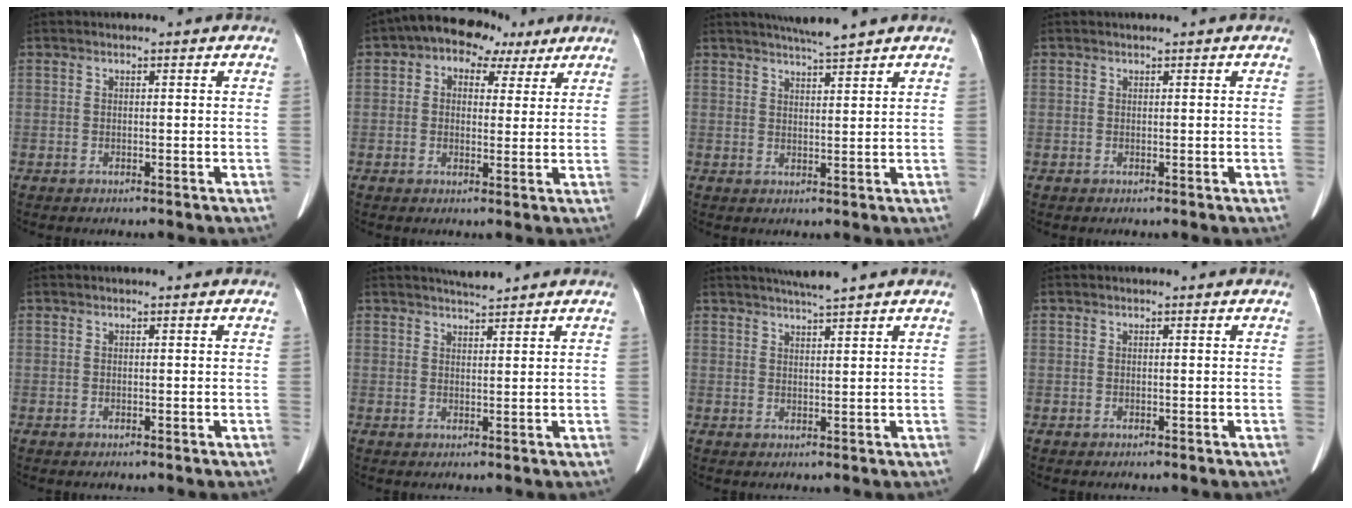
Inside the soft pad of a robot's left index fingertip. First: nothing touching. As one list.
[{"total": 8.0, "force": [4.2, 5.5, 4.1], "torque": [-0.056, 0.042, 0.060]}, {"total": 5.3, "force": [4.7, -0.6, 2.4], "torque": [-0.042, 0.006, 0.076]}, {"total": 0.0}, {"total": 0.0}, {"total": 2.6, "force": [2.4, -0.1, 0.7], "torque": [-0.012, 0.009, 0.043]}, {"total": 4.3, "force": [3.7, -0.7, 2.1], "torque": [-0.033, 0.011, 0.062]}, {"total": 0.0}]